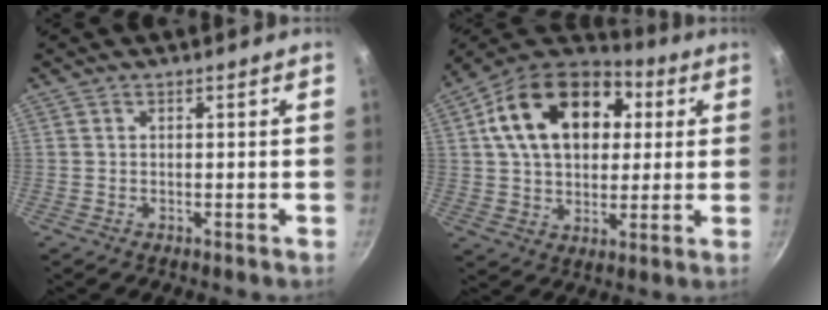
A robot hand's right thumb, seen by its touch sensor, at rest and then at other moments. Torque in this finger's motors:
{"motor_torque": [-0.02, 3.36, 0.47, -0.02, 0.20]}